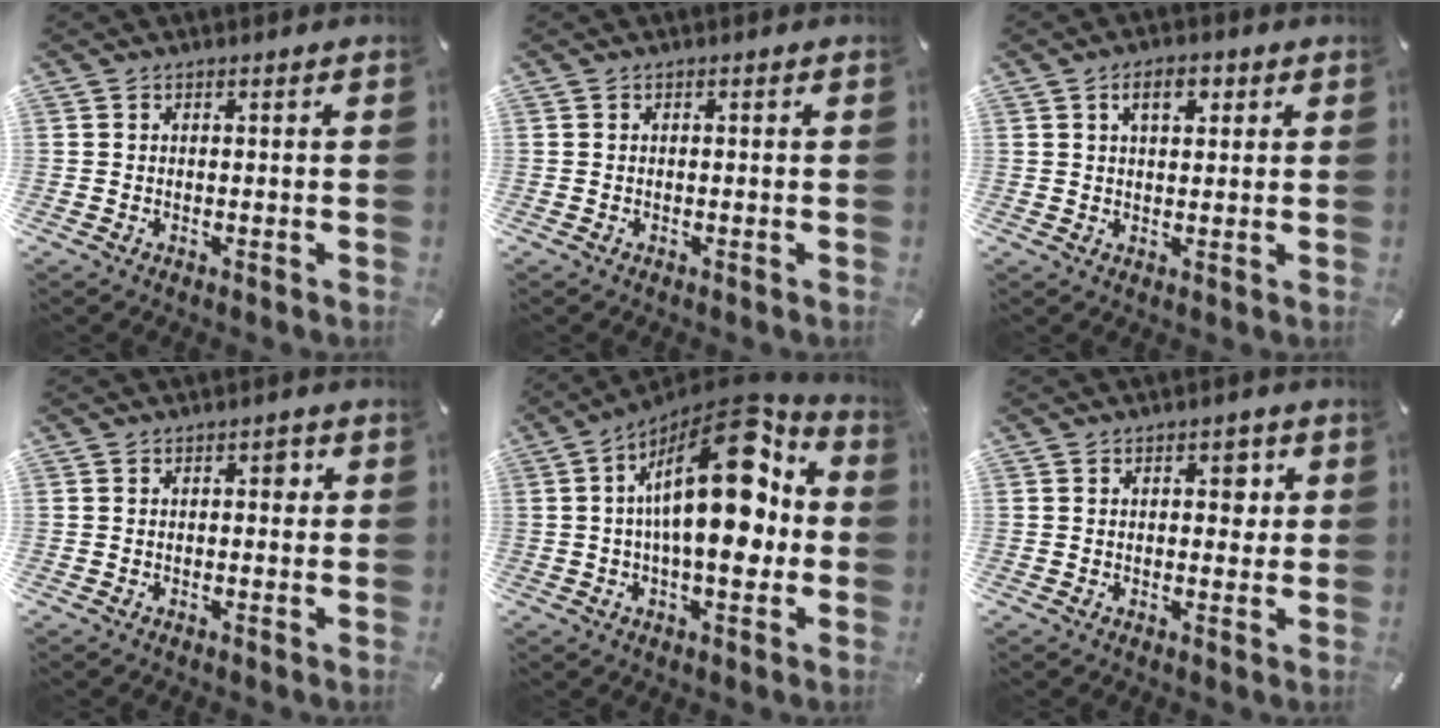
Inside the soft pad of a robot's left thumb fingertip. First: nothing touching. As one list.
[{"total": 0.0}, {"total": 5.1, "force": [2.2, 2.7, 3.7], "torque": [-0.056, -0.002, 0.032]}, {"total": 2.4, "force": [0.4, 1.4, 1.9], "torque": [-0.015, 0.000, -0.001]}, {"total": 22.7, "force": [4.7, 10.0, 19.8], "torque": [-0.306, -0.040, 0.072]}, {"total": 4.3, "force": [1.0, 2.6, 3.2], "torque": [-0.027, -0.005, 0.006]}]